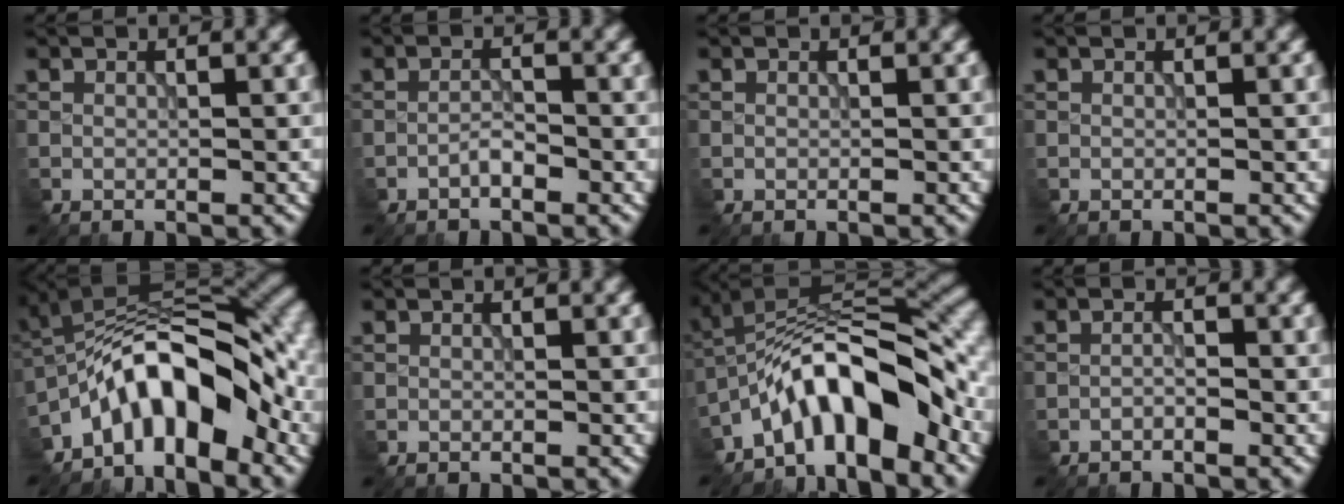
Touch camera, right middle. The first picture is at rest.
{"total": 1.4, "force": [-1.0, 0.4, 0.9], "torque": [-0.020, 0.001, -0.021]}
{"total": 0.0}
{"total": 0.0}
{"total": 9.6, "force": [-4.7, 4.4, 7.1], "torque": [-0.107, 0.023, -0.091]}
{"total": 0.0}
{"total": 9.9, "force": [-5.3, 3.7, 7.5], "torque": [-0.113, 0.024, -0.101]}
{"total": 1.1, "force": [-0.7, 0.4, 0.8], "torque": [-0.017, -0.001, -0.013]}